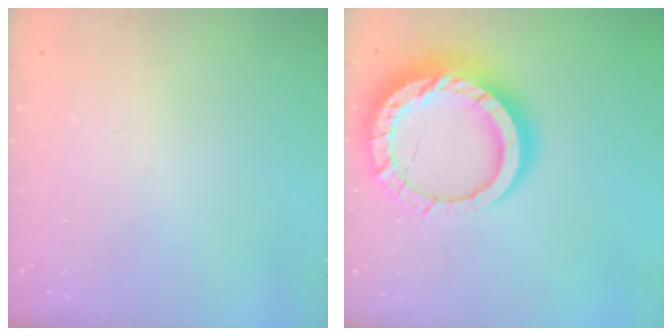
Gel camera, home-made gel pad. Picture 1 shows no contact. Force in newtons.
{"total": 20.2, "press": 20.1, "slide": 2.0}